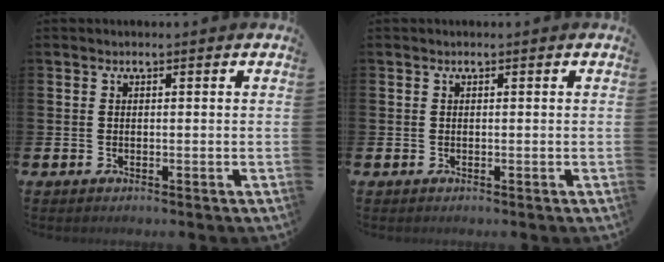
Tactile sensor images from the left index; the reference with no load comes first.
{"total": 0.0}